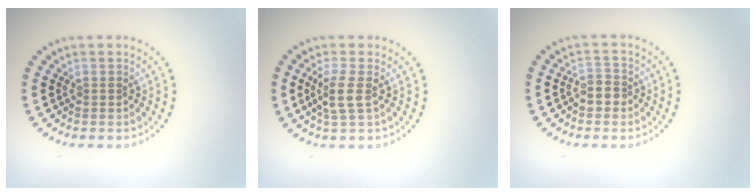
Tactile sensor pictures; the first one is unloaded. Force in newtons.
{"total": 2.4, "press": 2.1, "slide": 1.2}
{"total": 1.8, "press": 1.7, "slide": 0.6}